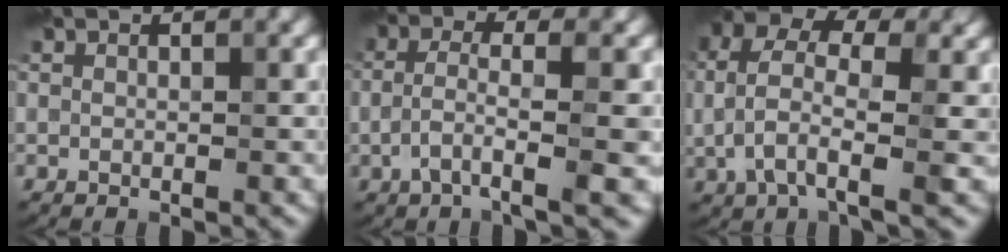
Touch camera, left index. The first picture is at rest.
{"total": 4.7, "force": [-1.2, 1.1, 4.4], "torque": [-0.091, 0.007, -0.029]}
{"total": 6.4, "force": [0.2, 3.5, 5.4], "torque": [-0.120, 0.006, -0.006]}